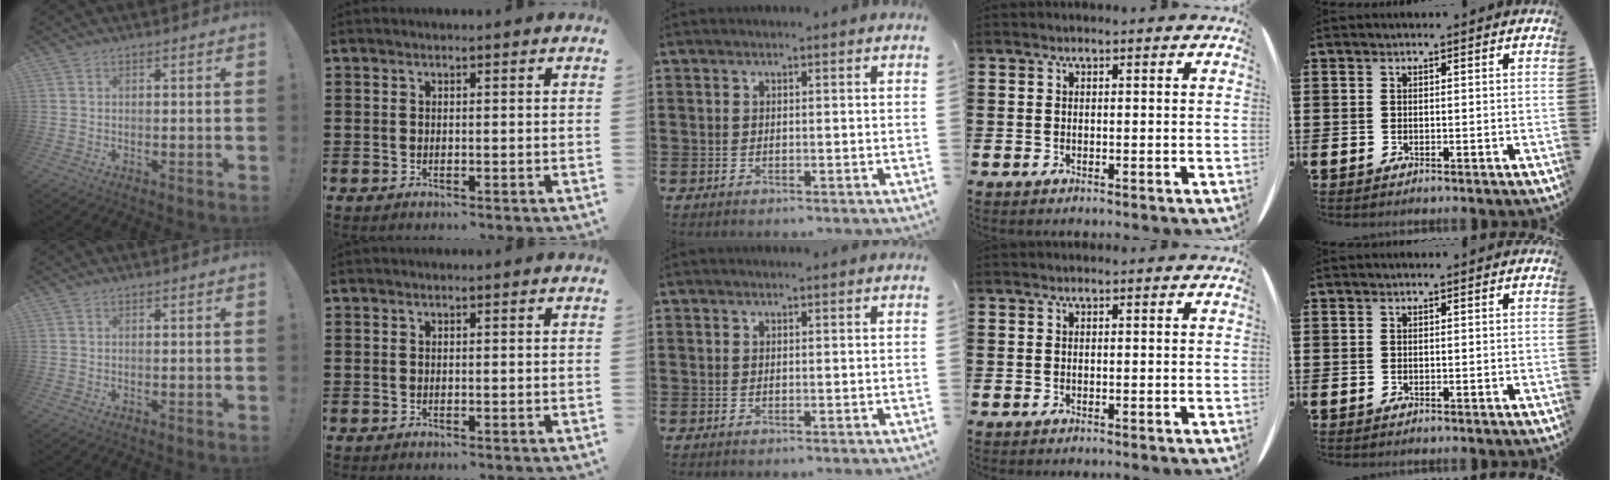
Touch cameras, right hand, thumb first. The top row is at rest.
{}